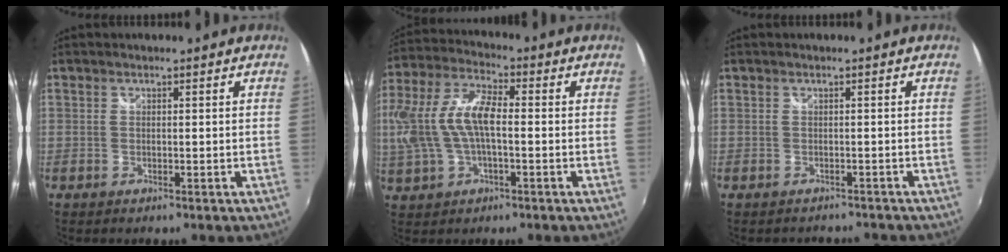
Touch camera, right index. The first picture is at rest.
{"total": 13.9, "force": [-0.5, 6.3, 12.4], "torque": [-0.253, 0.011, -0.007]}
{"total": 3.4, "force": [-3.1, 1.1, 0.8], "torque": [-0.018, -0.016, -0.038]}